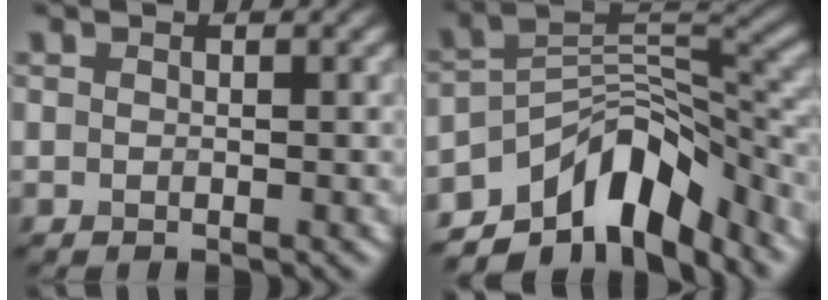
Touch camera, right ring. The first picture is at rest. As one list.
[{"total": 9.5, "force": [-6.8, 4.0, 5.3], "torque": [-0.063, 0.004, -0.127]}]